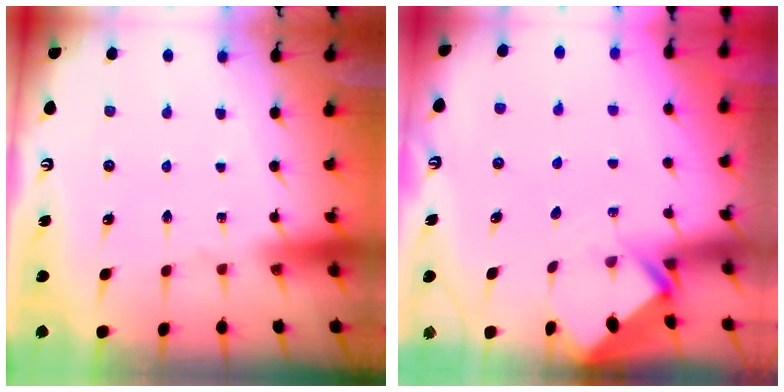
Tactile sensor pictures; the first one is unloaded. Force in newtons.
{"total": 2.8, "press": 2.8, "slide": 0.2}